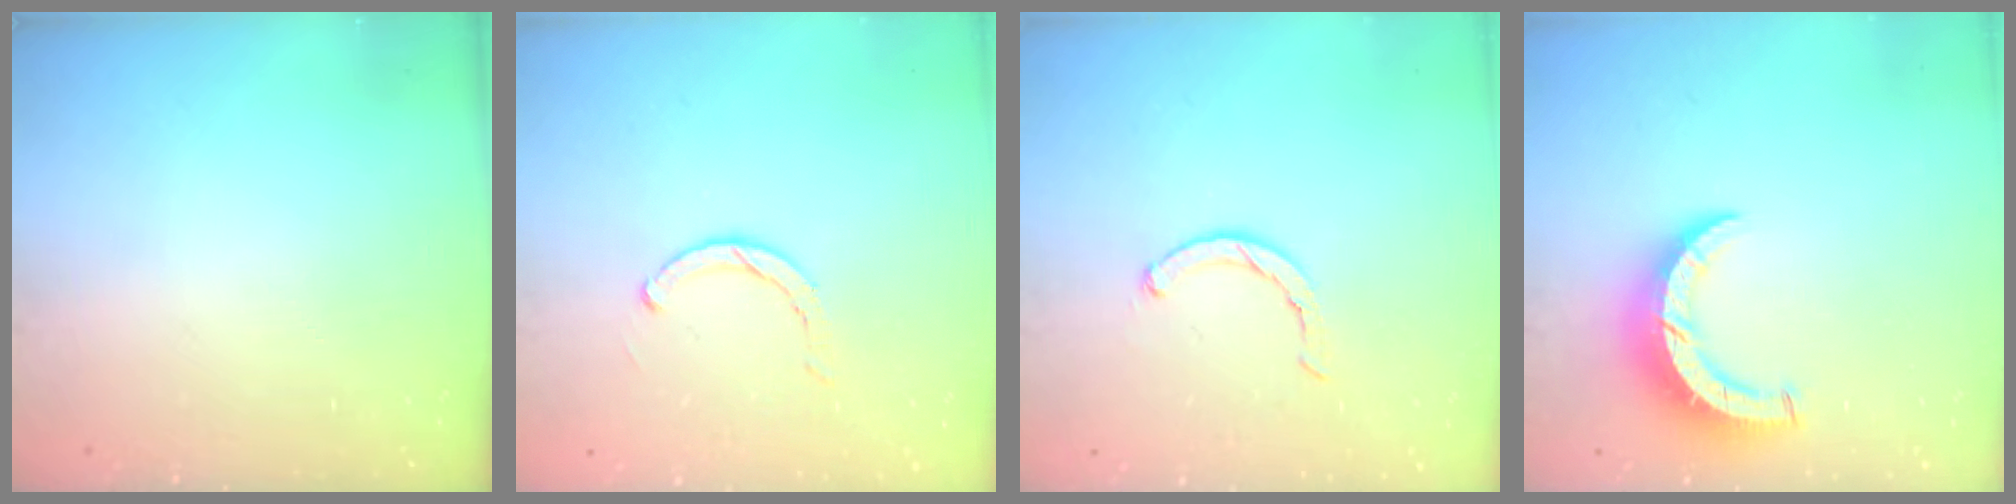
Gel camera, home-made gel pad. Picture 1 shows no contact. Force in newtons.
{"total": 2.8, "press": 2.7, "slide": 0.3}
{"total": 2.3, "press": 2.2, "slide": 0.5}
{"total": 8.4, "press": 8.4, "slide": 0.7}